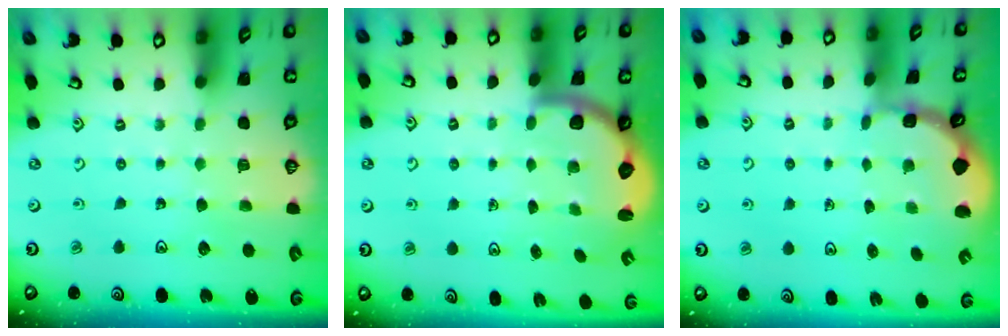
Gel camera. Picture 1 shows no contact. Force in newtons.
{"total": 2.8, "press": 2.5, "slide": 1.3}
{"total": 1.1, "press": 1.1, "slide": 0.1}